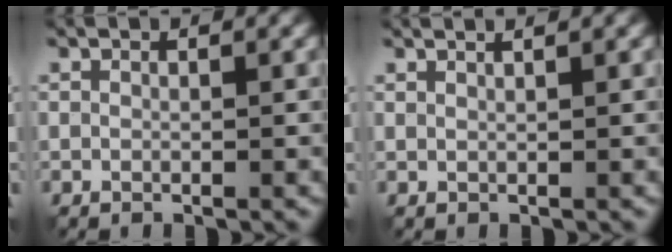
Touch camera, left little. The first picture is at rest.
{"total": 1.3, "force": [1.0, 0.3, 0.8], "torque": [-0.003, 0.004, 0.004]}